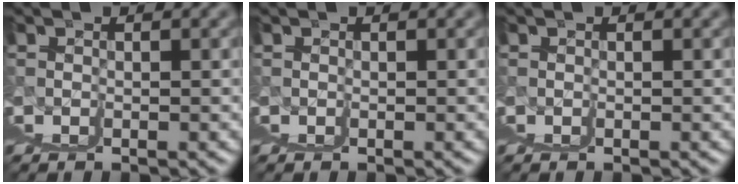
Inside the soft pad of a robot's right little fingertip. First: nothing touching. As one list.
[{"total": 0.0}, {"total": 0.0}]